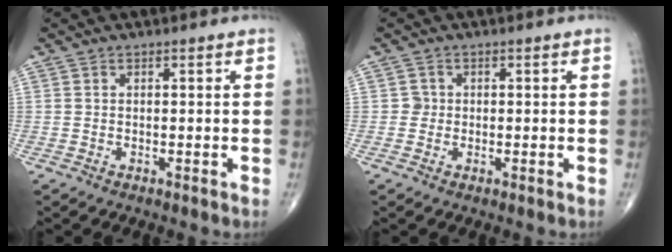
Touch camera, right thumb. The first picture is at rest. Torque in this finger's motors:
{"motor_torque": [-0.05, 0.23, 0.21, 0.19, -0.03]}